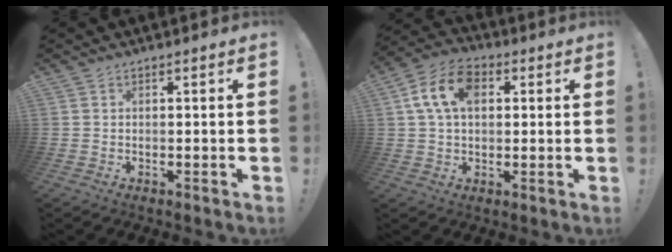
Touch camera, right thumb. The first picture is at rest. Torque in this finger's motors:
{"motor_torque": [0.25, 0.25, 0.09, 0.08, 0.05]}